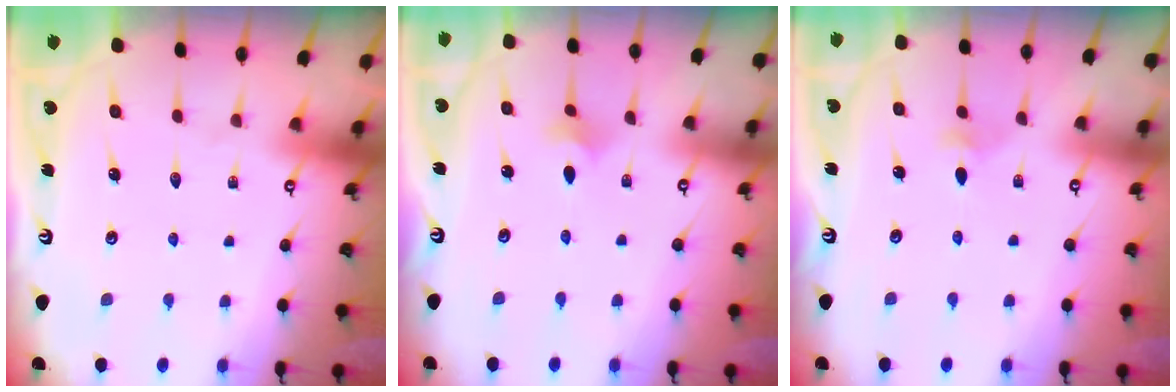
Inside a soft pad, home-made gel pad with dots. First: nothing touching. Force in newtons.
{"total": 2.3, "press": 2.2, "slide": 0.5}
{"total": 3.0, "press": 2.9, "slide": 0.6}